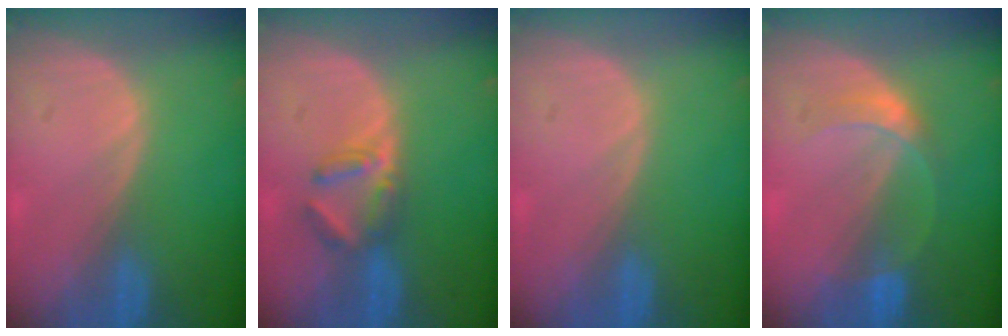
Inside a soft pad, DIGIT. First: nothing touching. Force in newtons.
{"total": 4.1, "press": 3.9, "slide": 1.1}
{"total": 0.0}
{"total": 3.7, "press": 3.6, "slide": 0.3}